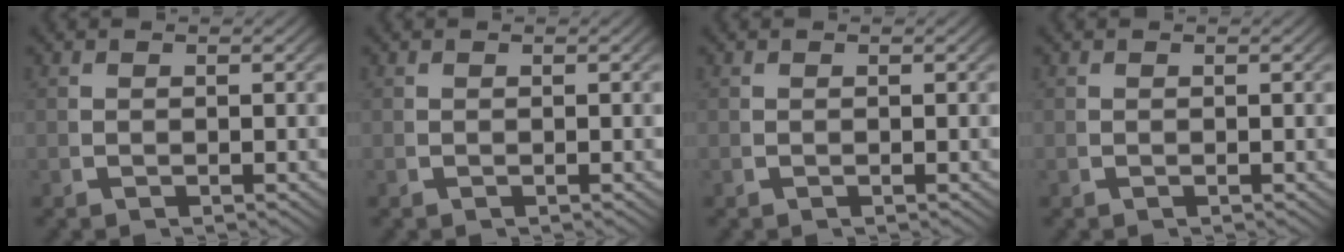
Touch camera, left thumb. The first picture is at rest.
{"total": 0.0}
{"total": 0.0}
{"total": 0.0}